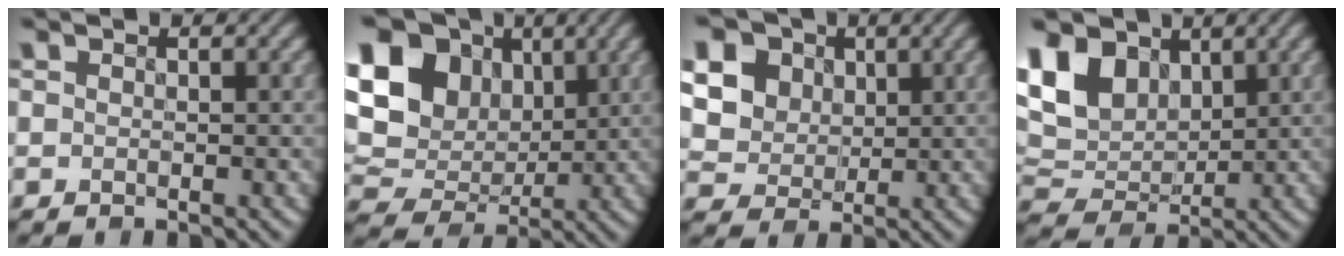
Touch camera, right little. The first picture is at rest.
{"total": 13.7, "force": [3.9, 10.6, 7.7], "torque": [-0.169, 0.032, 0.067]}
{"total": 12.0, "force": [4.2, 9.8, 5.5], "torque": [-0.148, 0.021, 0.082]}
{"total": 7.4, "force": [3.0, 5.0, 4.5], "torque": [-0.117, 0.006, 0.050]}